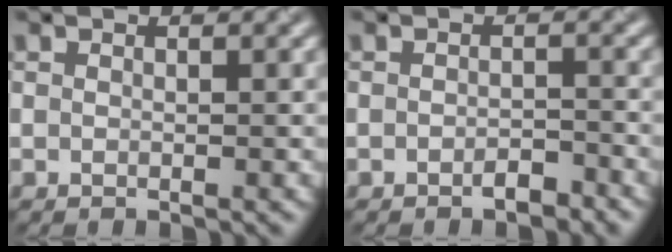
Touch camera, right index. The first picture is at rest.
{"total": 1.5, "force": [-1.1, 0.5, 0.8], "torque": [-0.012, 0.002, -0.019]}